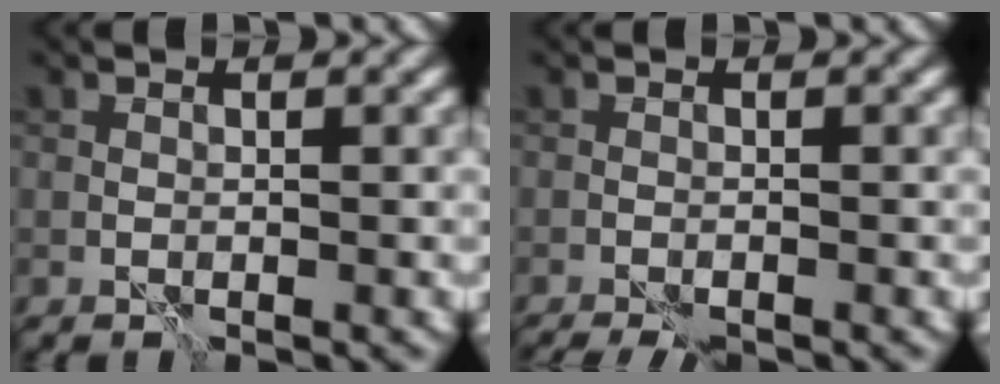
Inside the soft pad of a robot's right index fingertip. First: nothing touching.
{"total": 2.3, "force": [-2.0, 0.3, 1.2], "torque": [-0.030, -0.001, -0.033]}